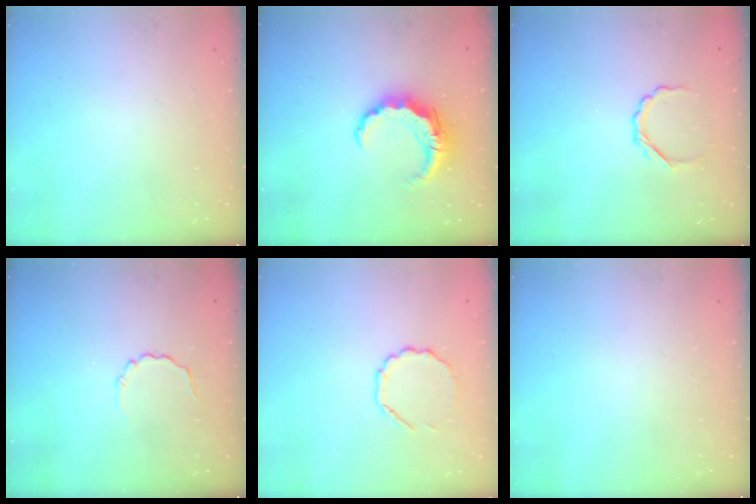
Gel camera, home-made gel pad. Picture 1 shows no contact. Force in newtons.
{"total": 8.5, "press": 8.5, "slide": 0.9}
{"total": 4.1, "press": 3.9, "slide": 1.1}
{"total": 2.3, "press": 2.1, "slide": 0.9}
{"total": 5.9, "press": 5.7, "slide": 1.7}
{"total": 0.0}